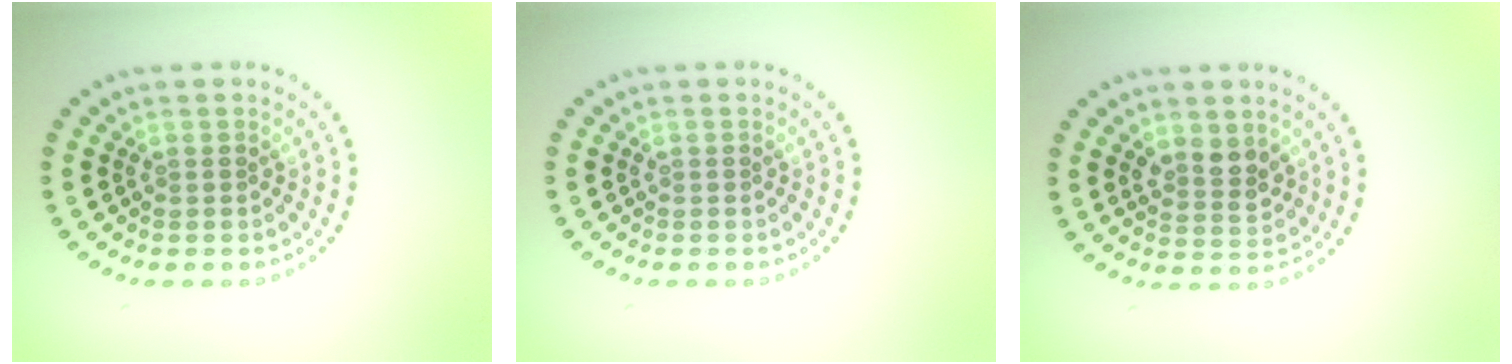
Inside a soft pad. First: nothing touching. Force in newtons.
{"total": 0.0}
{"total": 2.5, "press": 2.3, "slide": 0.9}